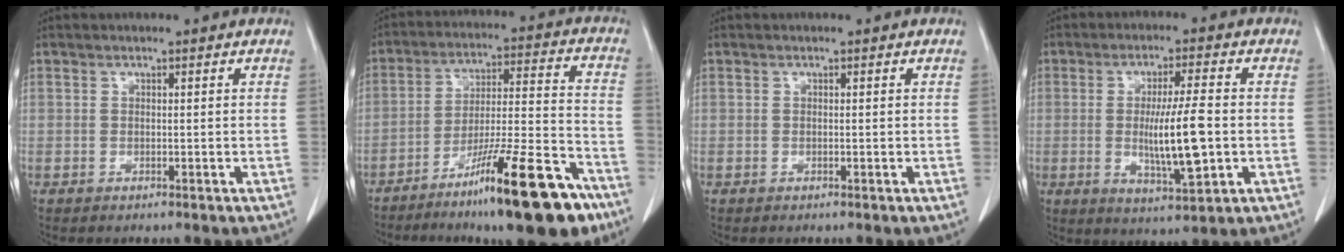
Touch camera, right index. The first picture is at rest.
{"total": 18.8, "force": [-12.3, 2.0, 14.0], "torque": [-0.198, 0.003, -0.200]}
{"total": 0.0}
{"total": 9.9, "force": [-1.0, 0.8, 9.8], "torque": [-0.169, -0.016, -0.016]}